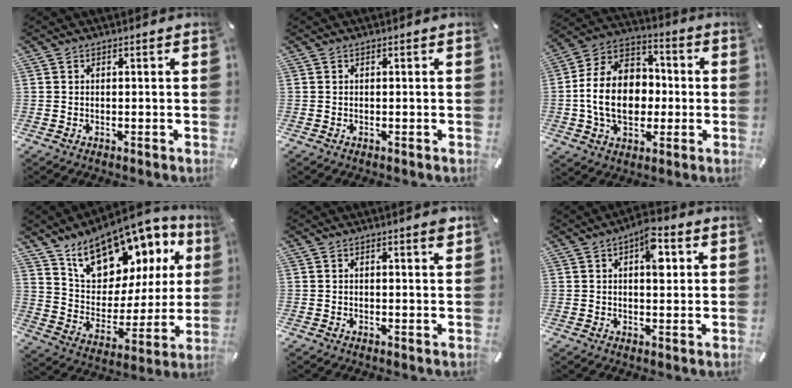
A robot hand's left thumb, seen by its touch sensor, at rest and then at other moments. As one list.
[{"total": 0.0}, {"total": 16.0, "force": [-2.0, 12.4, 9.9], "torque": [-0.222, 0.015, -0.038]}, {"total": 16.1, "force": [12.0, 8.8, 6.0], "torque": [-0.097, -0.102, 0.212]}, {"total": 1.8, "force": [0.9, 0.4, 1.4], "torque": [-0.013, -0.004, 0.011]}, {"total": 7.5, "force": [2.2, 3.8, 6.1], "torque": [-0.067, -0.009, 0.027]}]